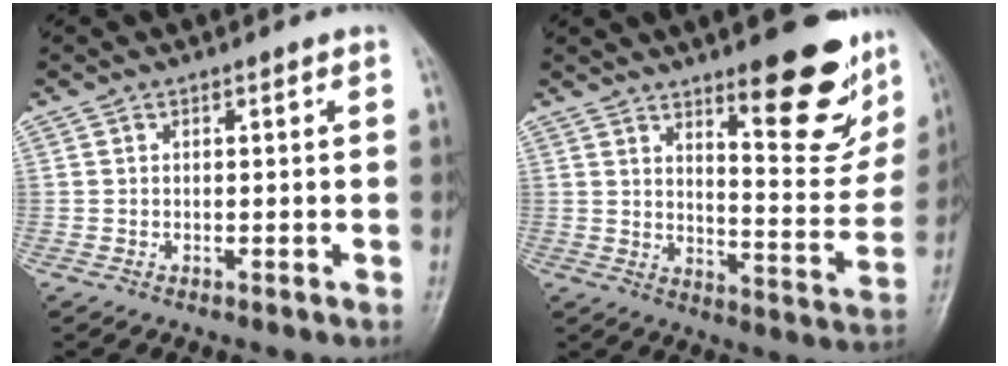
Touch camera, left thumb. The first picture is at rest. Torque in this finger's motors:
{"motor_torque": [2.01, 0.97, 1.08, -1.43, 0.04]}